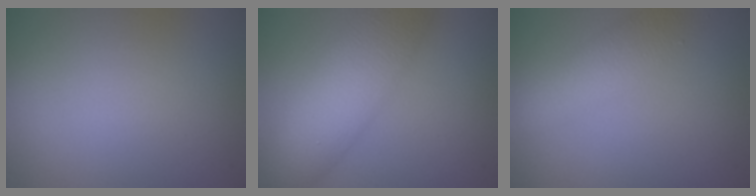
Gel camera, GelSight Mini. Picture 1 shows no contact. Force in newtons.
{"total": 7.8, "press": 7.8, "slide": 0.3}
{"total": 3.1, "press": 3.1, "slide": 0.3}